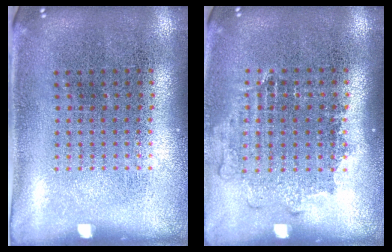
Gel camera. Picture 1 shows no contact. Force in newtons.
{"total": 1.1, "press": 1.0, "slide": 0.4}